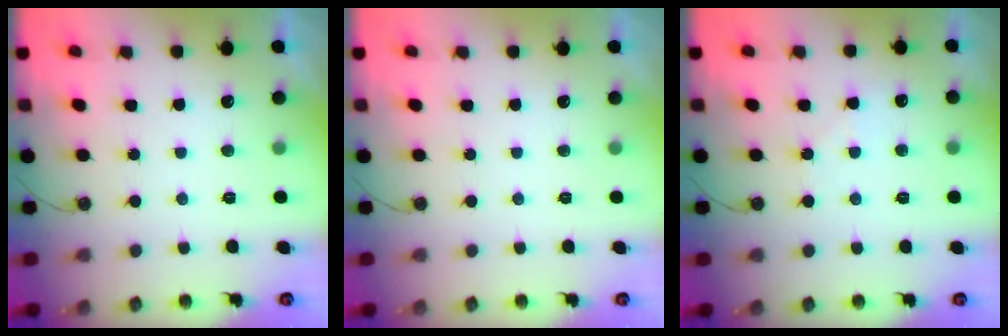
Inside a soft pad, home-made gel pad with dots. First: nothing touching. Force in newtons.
{"total": 0.0}
{"total": 5.2, "press": 5.1, "slide": 0.9}